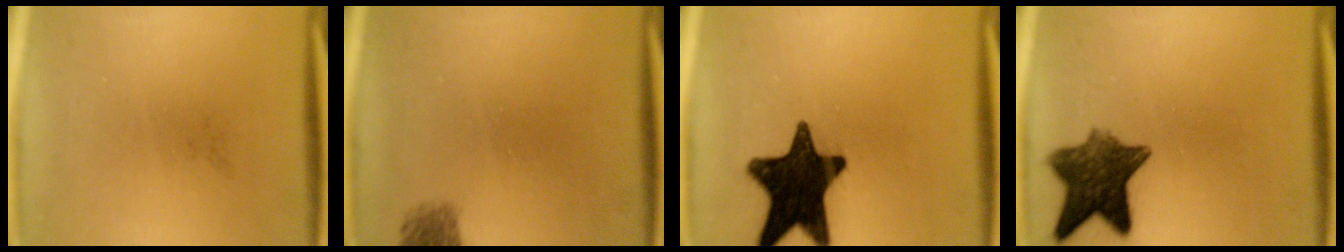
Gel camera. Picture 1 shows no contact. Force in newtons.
{"total": 1.8}
{"total": 17.7}
{"total": 9.7}